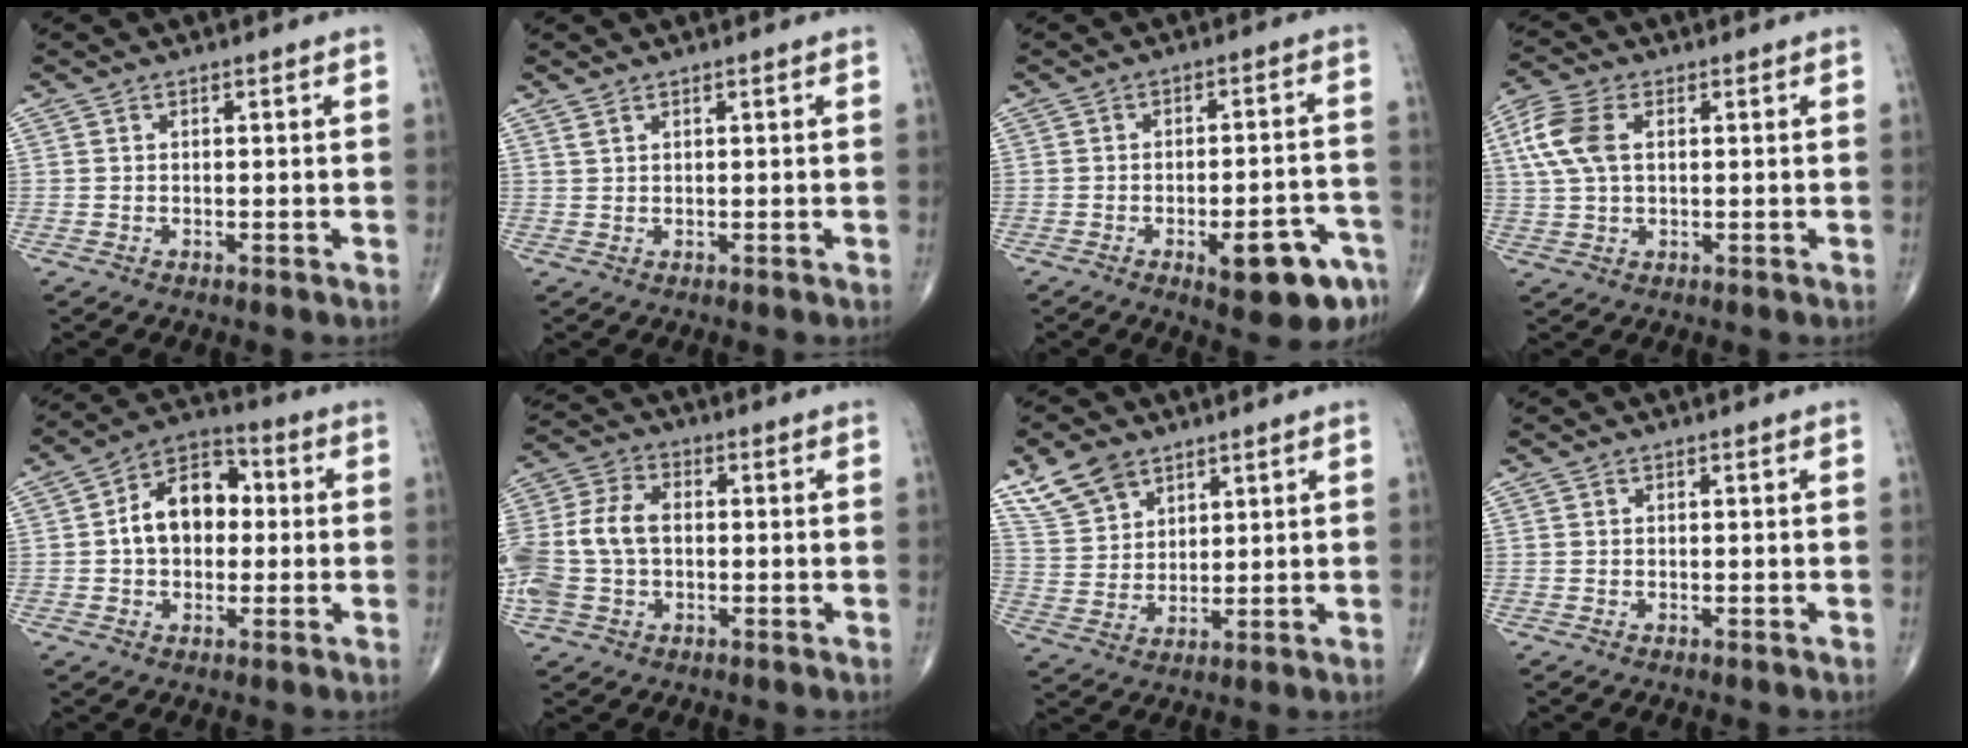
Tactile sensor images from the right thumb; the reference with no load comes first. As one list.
[{"total": 0.9, "force": [0.8, 0.3, 0.5], "torque": [-0.011, 0.003, 0.019]}, {"total": 12.1, "force": [-6.1, 4.0, 9.6], "torque": [-0.105, 0.033, -0.072]}, {"total": 8.5, "force": [2.0, 4.9, 6.7], "torque": [-0.163, 0.014, 0.038]}, {"total": 11.8, "force": [0.6, 8.2, 8.4], "torque": [-0.111, 0.029, -0.001]}, {"total": 12.9, "force": [-0.6, 8.8, 9.3], "torque": [-0.210, 0.029, -0.012]}, {"total": 8.7, "force": [5.9, 5.3, 3.7], "torque": [-0.058, -0.018, 0.123]}, {"total": 0.0}]